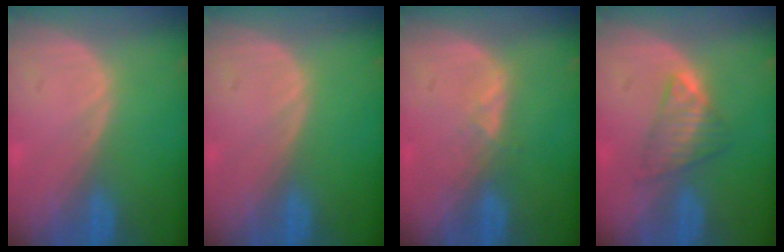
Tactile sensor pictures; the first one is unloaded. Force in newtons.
{"total": 0.0}
{"total": 1.6, "press": 1.6, "slide": 0.3}
{"total": 4.4, "press": 4.3, "slide": 0.8}